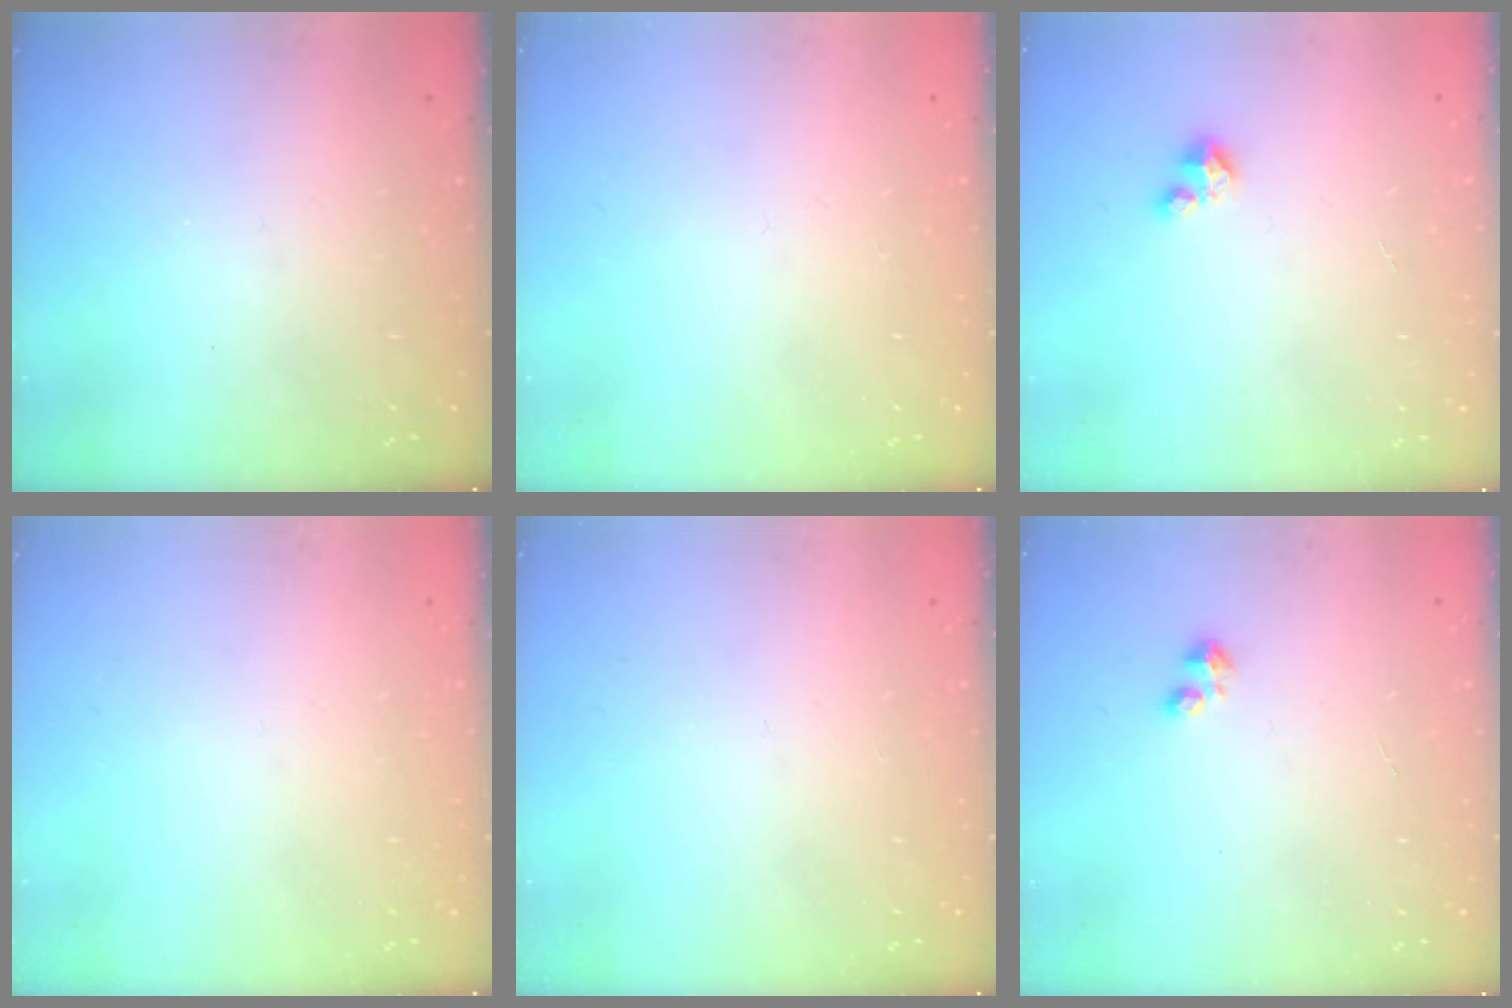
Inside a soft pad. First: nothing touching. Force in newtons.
{"total": 0.0}
{"total": 1.5, "press": 1.5, "slide": 0.2}
{"total": 0.0}
{"total": 0.0}
{"total": 1.8, "press": 1.8, "slide": 0.4}